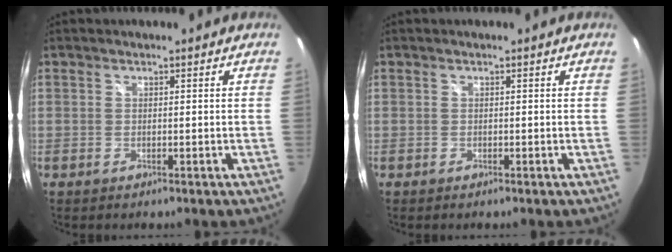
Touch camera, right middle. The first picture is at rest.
{"total": 0.0}